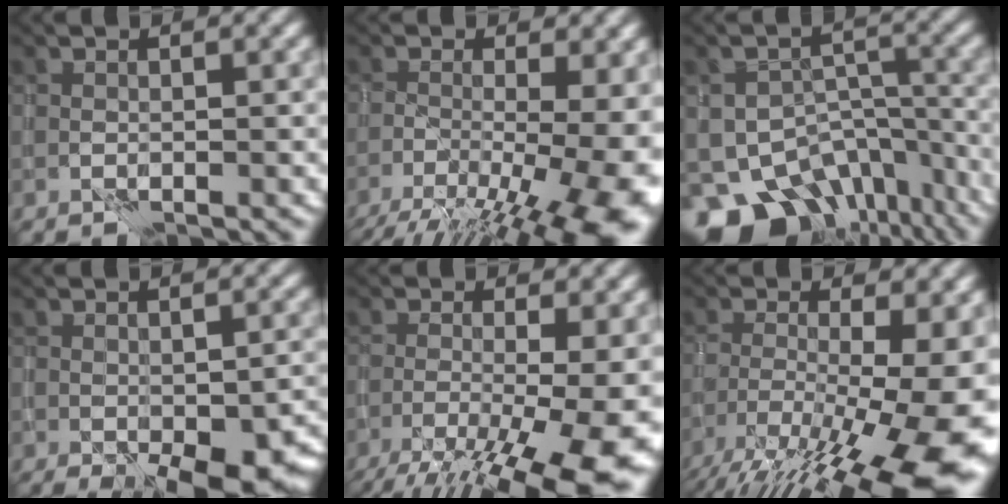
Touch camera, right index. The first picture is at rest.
{"total": 14.2, "force": [-6.1, 5.0, 11.9], "torque": [-0.158, -0.011, -0.084]}
{"total": 11.7, "force": [-8.6, 6.7, 4.1], "torque": [-0.052, -0.010, -0.119]}
{"total": 8.4, "force": [-4.1, 4.0, 6.1], "torque": [-0.092, -0.028, -0.042]}
{"total": 13.2, "force": [-6.1, 3.8, 11.1], "torque": [-0.167, -0.009, -0.090]}
{"total": 16.5, "force": [-7.8, 4.9, 13.7], "torque": [-0.212, -0.011, -0.117]}